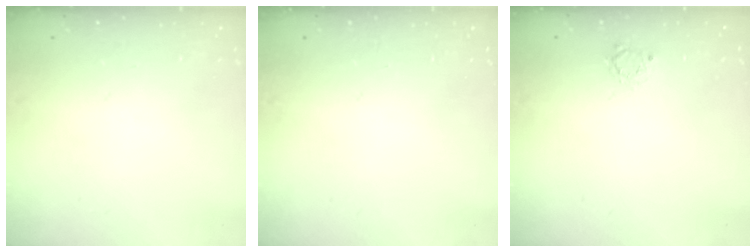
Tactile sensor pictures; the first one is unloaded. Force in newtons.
{"total": 0.0}
{"total": 2.8, "press": 2.7, "slide": 0.4}